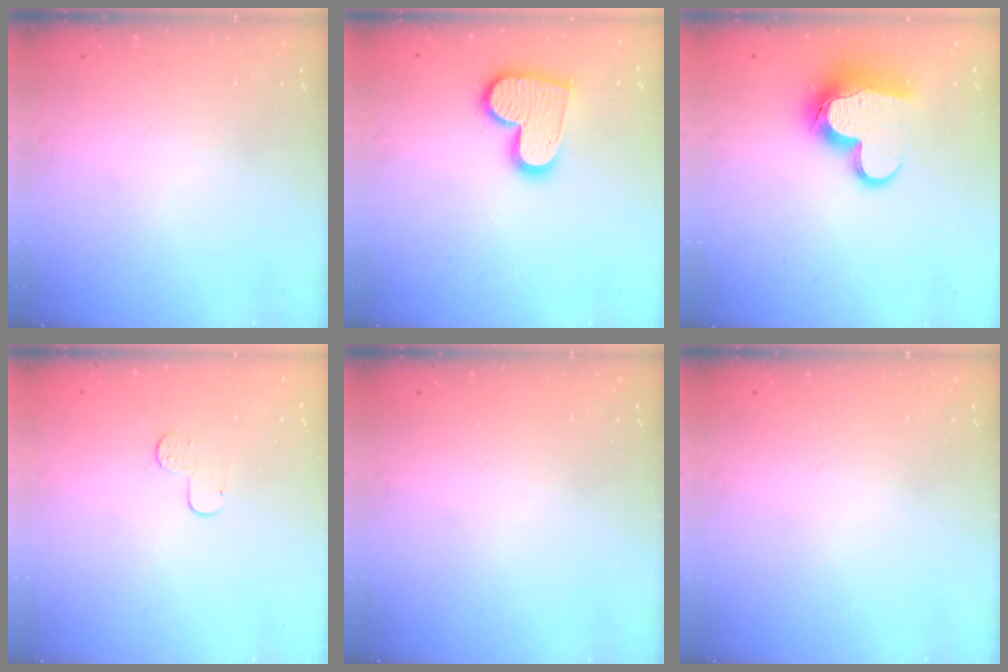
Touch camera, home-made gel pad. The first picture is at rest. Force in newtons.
{"total": 13.6, "press": 13.5, "slide": 0.9}
{"total": 14.3, "press": 14.3, "slide": 1.1}
{"total": 4.3, "press": 4.3, "slide": 0.4}
{"total": 0.0}
{"total": 0.0}